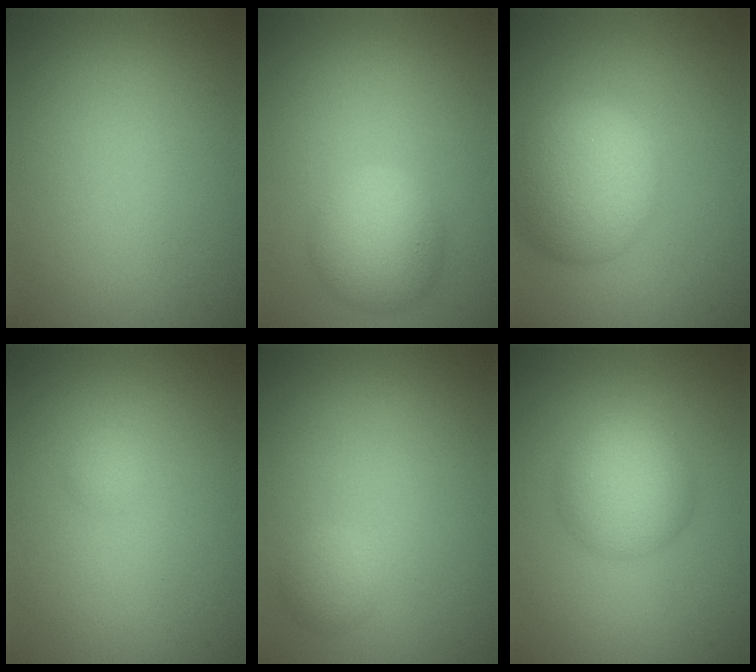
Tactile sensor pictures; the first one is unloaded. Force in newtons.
{"total": 4.2, "press": 4.2, "slide": 0.4}
{"total": 7.3, "press": 7.3, "slide": 0.6}
{"total": 0.7, "press": 0.7, "slide": 0.0}
{"total": 1.5, "press": 1.5, "slide": 0.1}
{"total": 4.8, "press": 4.8, "slide": 0.3}